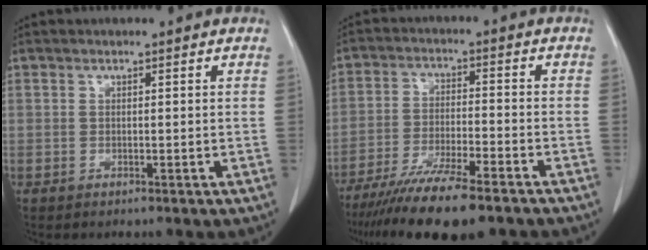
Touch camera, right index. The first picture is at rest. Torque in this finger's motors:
{"motor_torque": [0.96, -1.03, 0.80, 0.21]}